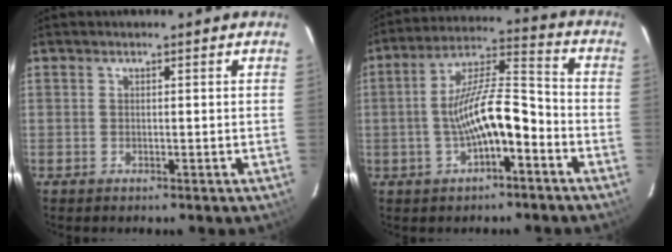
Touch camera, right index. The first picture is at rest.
{"total": 11.7, "force": [-4.1, 3.3, 10.5], "torque": [-0.195, 0.018, -0.068]}